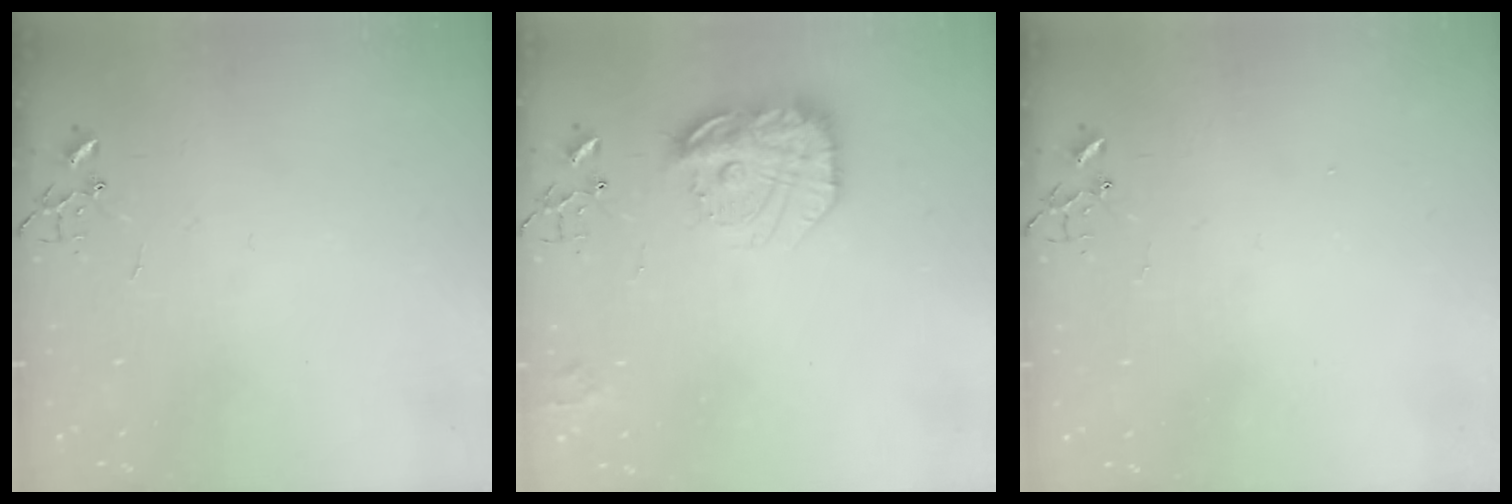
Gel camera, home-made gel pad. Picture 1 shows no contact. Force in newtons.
{"total": 17.4, "press": 17.3, "slide": 1.2}
{"total": 1.3, "press": 1.2, "slide": 0.1}